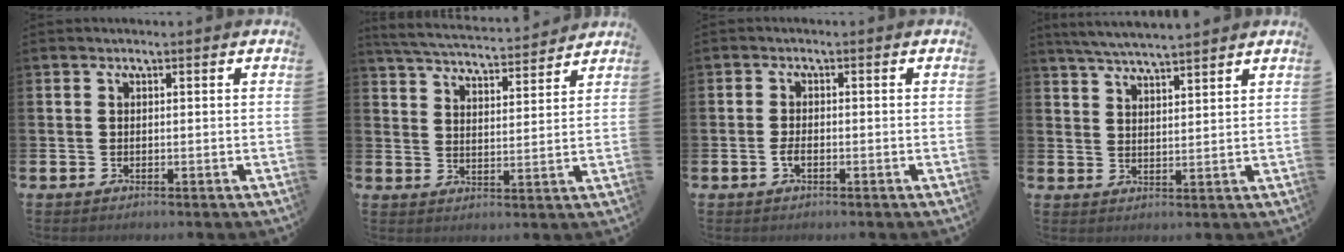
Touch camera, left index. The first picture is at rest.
{"total": 5.1, "force": [5.1, 0.4, 0.6], "torque": [-0.035, -0.037, 0.087]}
{"total": 1.5, "force": [-0.6, 0.7, 1.2], "torque": [-0.026, 0.002, -0.012]}
{"total": 3.7, "force": [3.7, 0.1, 0.7], "torque": [-0.018, -0.011, 0.066]}